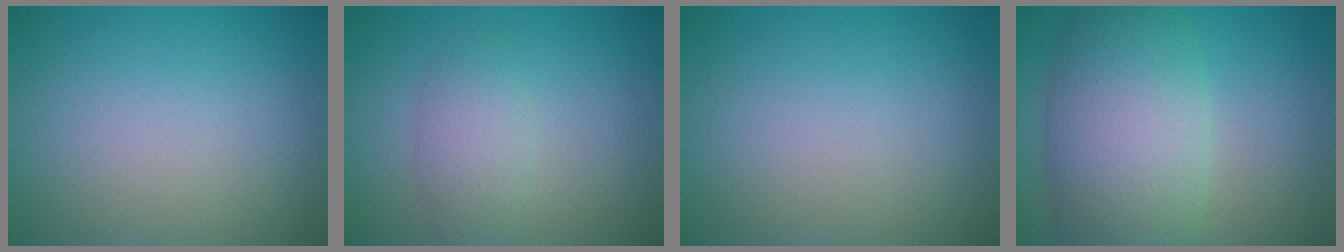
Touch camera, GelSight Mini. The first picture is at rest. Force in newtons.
{"total": 2.6, "press": 2.6, "slide": 0.1}
{"total": 0.0}
{"total": 9.3, "press": 9.3, "slide": 0.5}